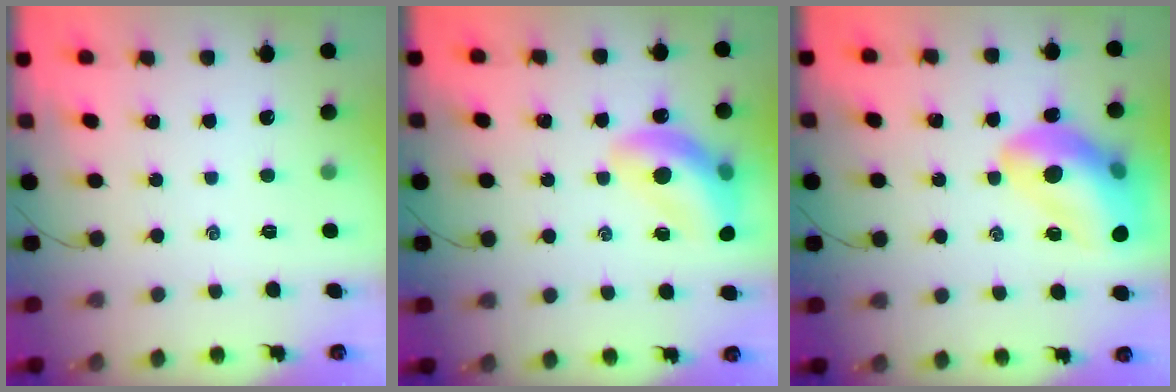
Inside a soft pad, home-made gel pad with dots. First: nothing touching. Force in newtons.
{"total": 16.2, "press": 15.8, "slide": 3.7}
{"total": 19.4, "press": 19.1, "slide": 3.3}